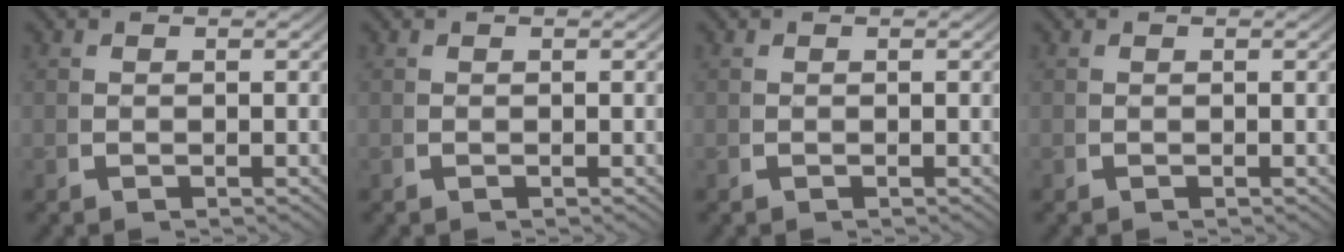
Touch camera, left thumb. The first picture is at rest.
{"total": 0.0}
{"total": 0.0}
{"total": 0.0}